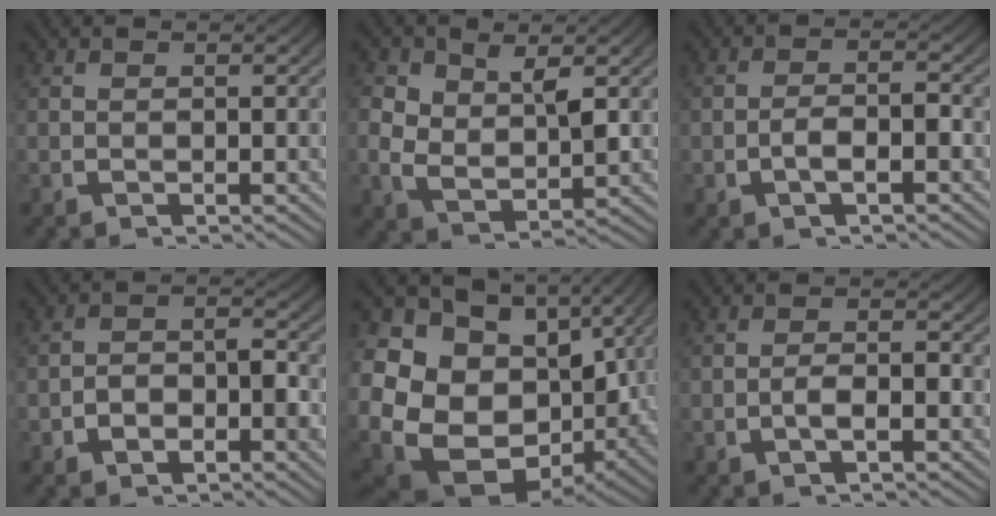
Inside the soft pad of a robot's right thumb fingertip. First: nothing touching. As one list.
[{"total": 5.4, "force": [0.5, 3.9, 3.7], "torque": [-0.091, -0.037, 0.033]}, {"total": 2.5, "force": [-0.8, 1.2, 2.1], "torque": [-0.040, -0.003, -0.011]}, {"total": 3.0, "force": [-1.1, 1.9, 2.0], "torque": [-0.026, -0.005, -0.017]}, {"total": 21.7, "force": [-1.9, 16.0, 14.6], "torque": [-0.310, -0.089, 0.004]}, {"total": 2.0, "force": [-0.6, 0.9, 1.7], "torque": [-0.034, -0.002, -0.010]}]